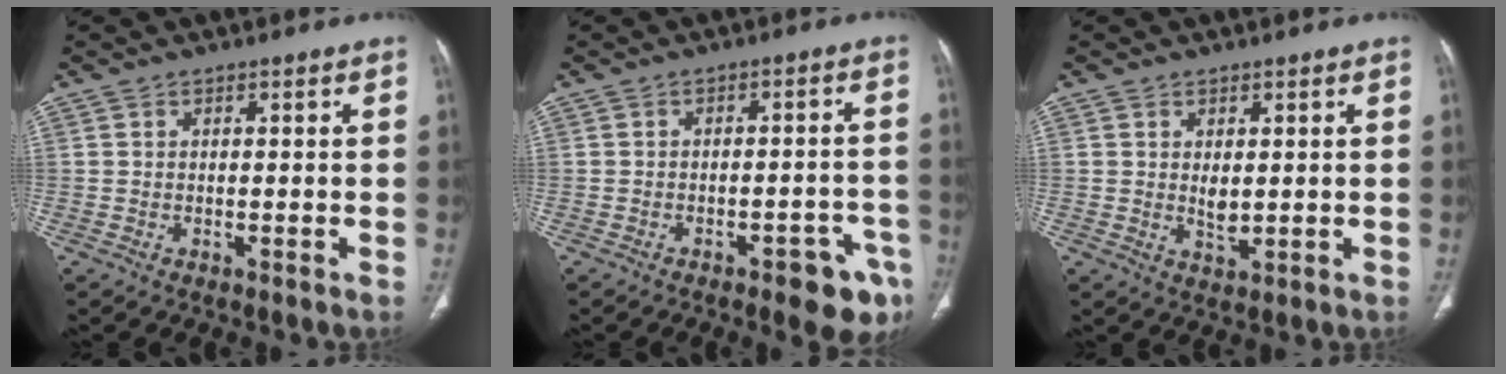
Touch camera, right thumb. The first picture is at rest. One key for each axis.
{"total": 9.4, "fx": -5.5, "fy": 3.6, "fz": 6.8, "tx": -0.061, "ty": 0.031, "tz": -0.066}
{"total": 2.8, "fx": 0.5, "fy": 1.5, "fz": 2.3, "tx": -0.035, "ty": -0.010, "tz": 0.014}